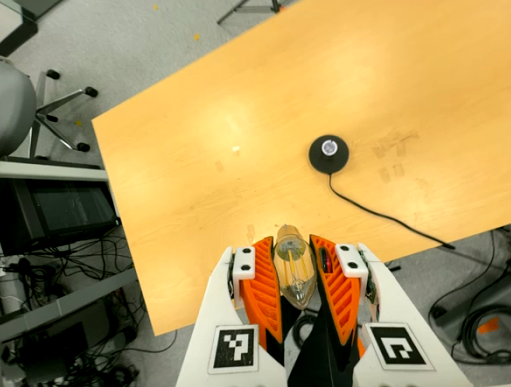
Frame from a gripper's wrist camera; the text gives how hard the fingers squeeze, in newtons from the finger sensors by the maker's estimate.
{"total": 21.4, "left": 23.2, "right": 19.6}